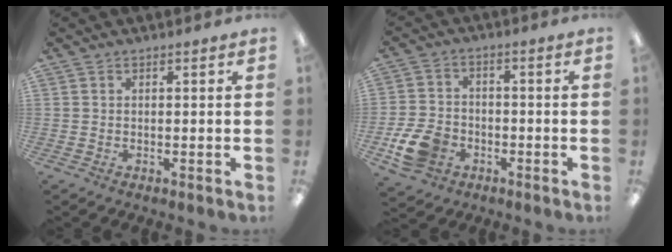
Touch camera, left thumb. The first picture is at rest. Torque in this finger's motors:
{"motor_torque": [-0.29, 0.45, -0.03, 0.05, 0.05]}